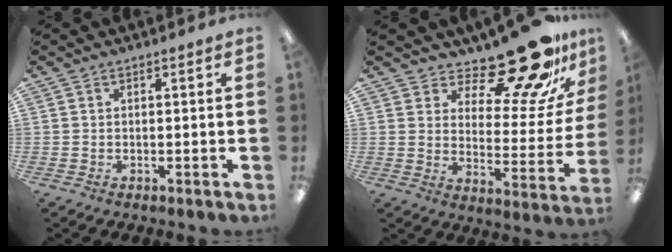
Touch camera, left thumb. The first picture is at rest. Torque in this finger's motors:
{"motor_torque": [0.33, 0.55, -0.31, -0.09, 0.01]}